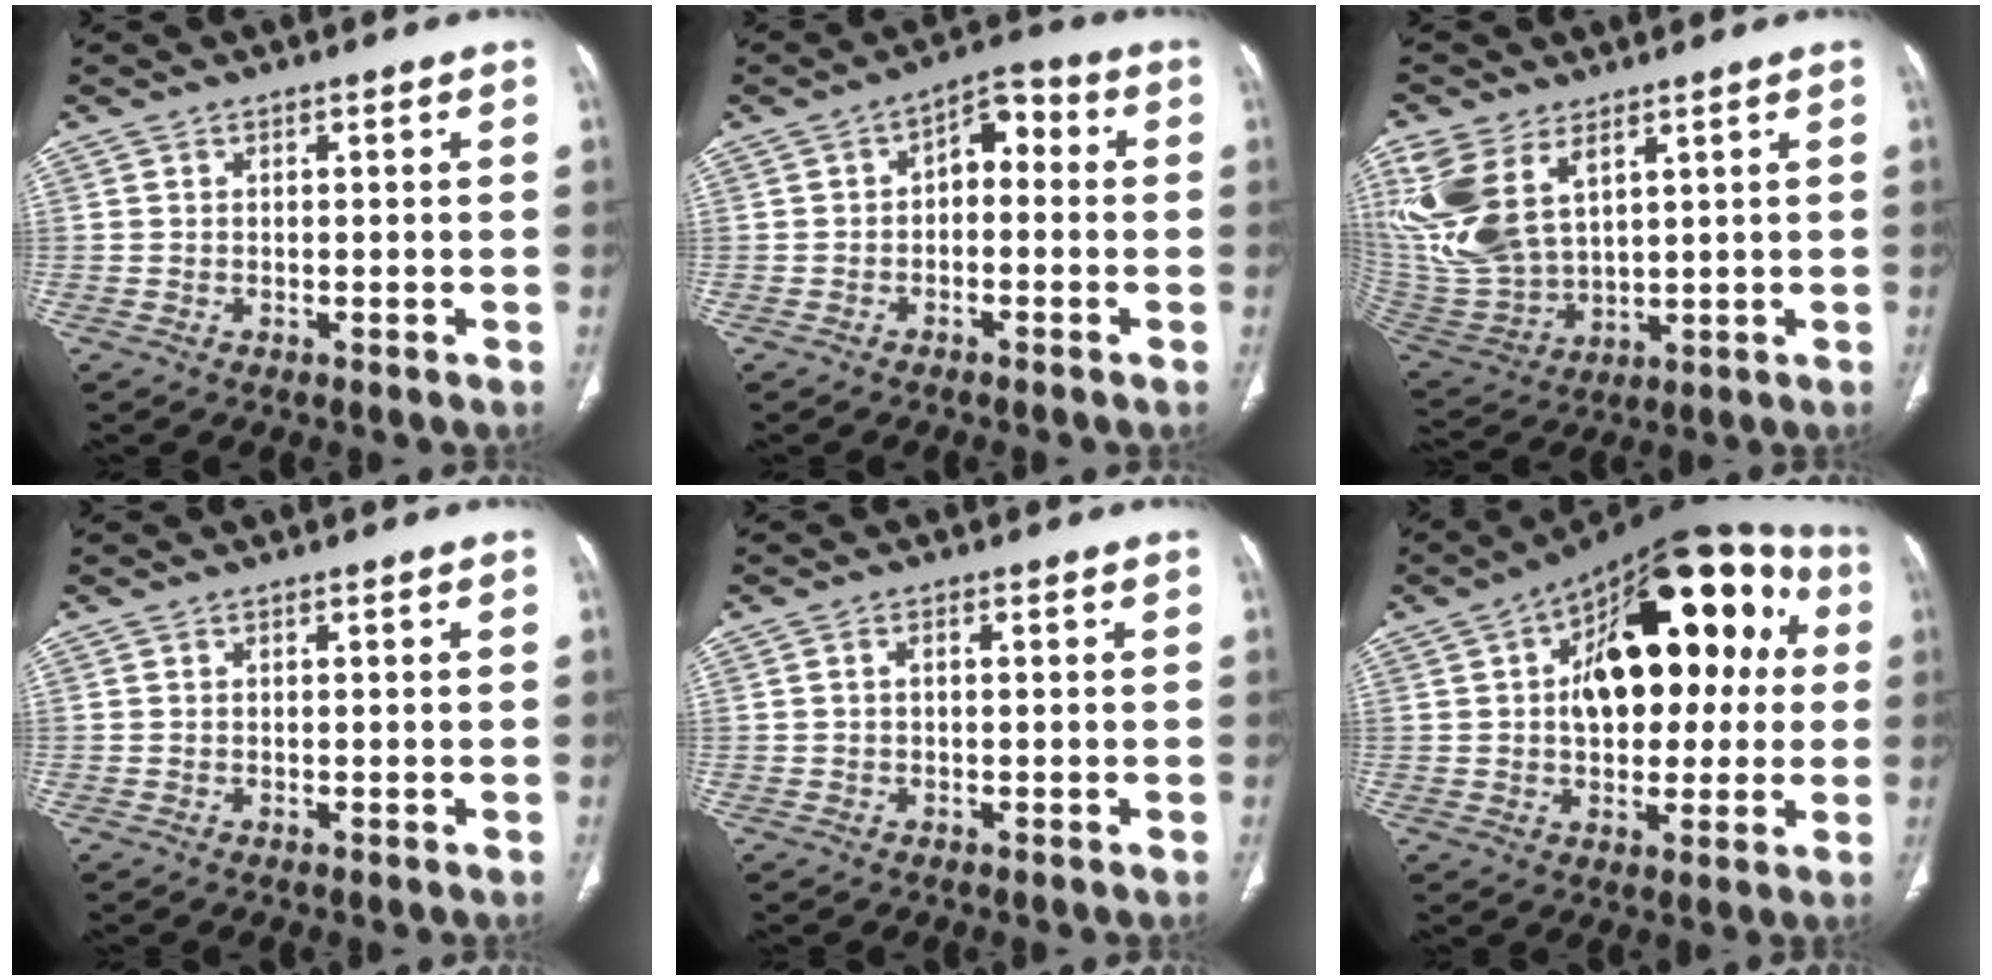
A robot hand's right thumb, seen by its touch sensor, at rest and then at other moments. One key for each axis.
{"total": 6.3, "fx": -0.2, "fy": 4.0, "fz": 4.9, "tx": -0.050, "ty": 0.035, "tz": -0.017}
{"total": 16.9, "fx": 7.1, "fy": 9.8, "fz": 11.7, "tx": -0.266, "ty": -0.021, "tz": 0.159}
{"total": 0.0}
{"total": 1.0, "fx": 0.1, "fy": 0.5, "fz": 0.8, "tx": -0.016, "ty": 0.004, "tz": 0.000}
{"total": 25.1, "fx": 4.3, "fy": 13.4, "fz": 20.7, "tx": -0.261, "ty": 0.039, "tz": 0.057}